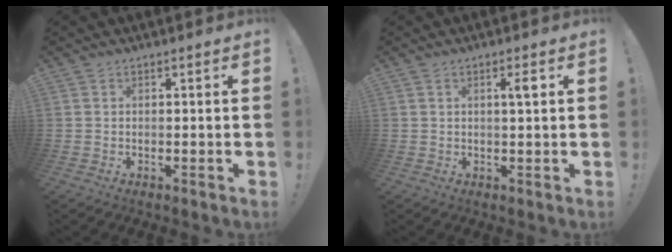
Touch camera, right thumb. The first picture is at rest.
{"total": 2.7, "force": [0.7, 0.0, 2.6], "torque": [-0.036, -0.004, 0.004]}